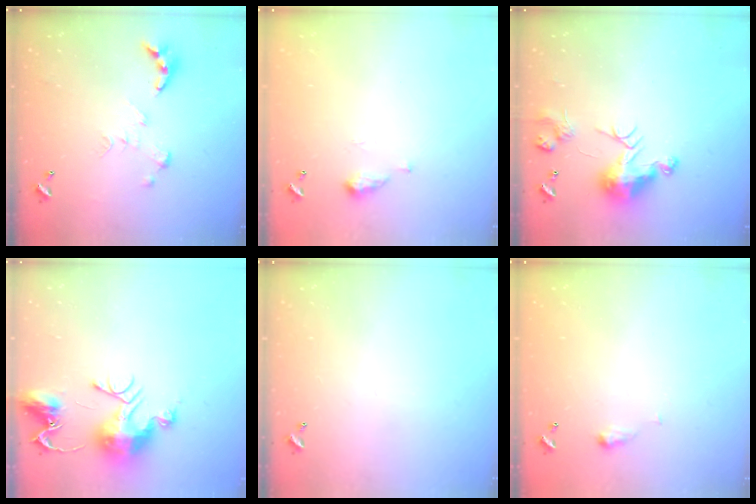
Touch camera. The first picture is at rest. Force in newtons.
{"total": 3.2, "press": 3.2, "slide": 0.5}
{"total": 8.3, "press": 8.3, "slide": 0.7}
{"total": 11.3, "press": 11.3, "slide": 1.1}
{"total": 0.0}
{"total": 2.9, "press": 2.9, "slide": 0.5}